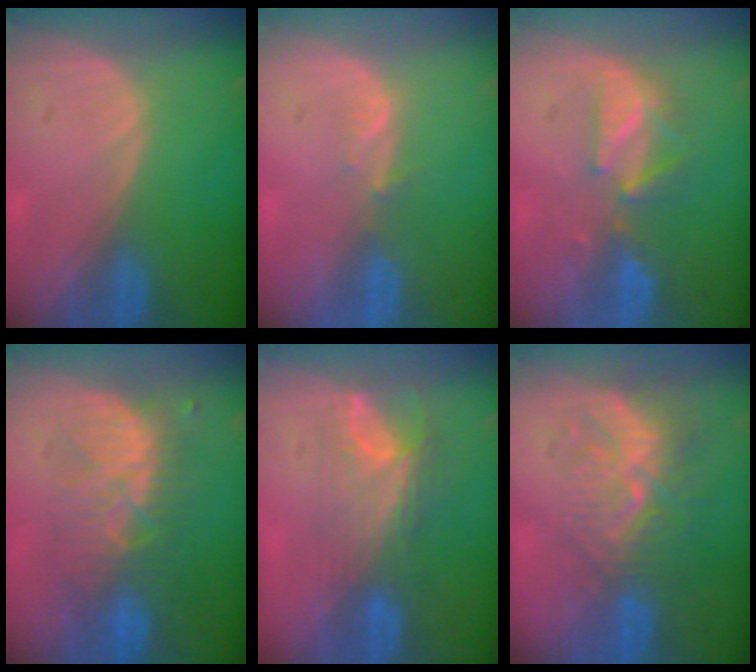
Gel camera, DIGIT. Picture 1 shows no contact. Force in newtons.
{"total": 1.7, "press": 1.5, "slide": 0.8}
{"total": 5.4, "press": 5.3, "slide": 0.7}
{"total": 8.5, "press": 8.4, "slide": 1.3}
{"total": 7.9, "press": 6.6, "slide": 4.4}
{"total": 9.8, "press": 8.5, "slide": 4.8}